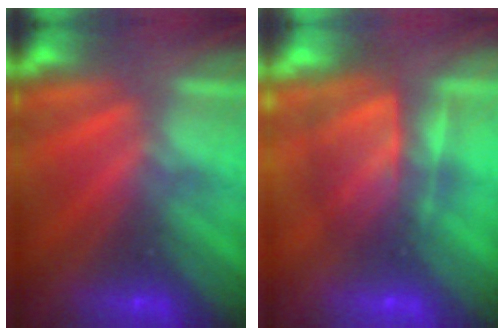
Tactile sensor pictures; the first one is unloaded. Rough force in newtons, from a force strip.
{"total": 5.7}